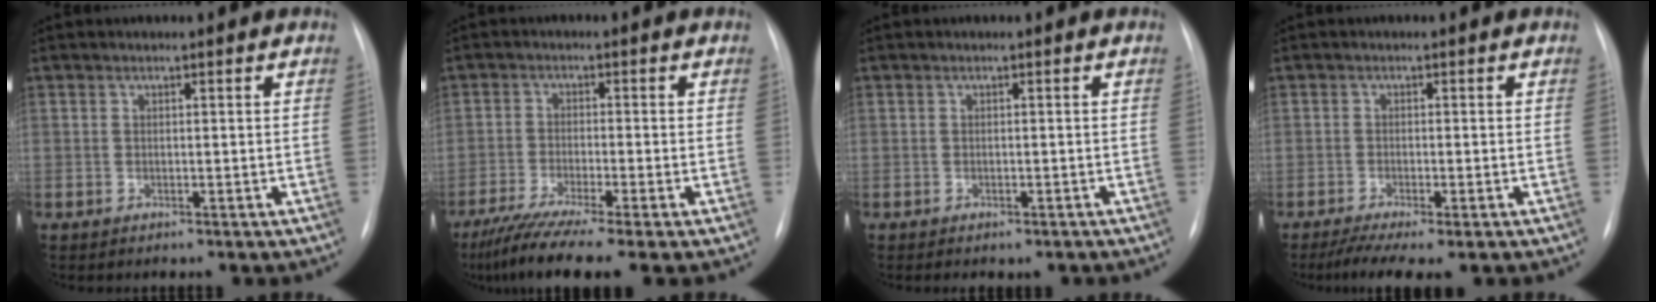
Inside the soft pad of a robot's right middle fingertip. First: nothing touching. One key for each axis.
{"total": 9.8, "fx": -7.5, "fy": -0.3, "fz": 6.2, "tx": -0.105, "ty": -0.027, "tz": -0.123}
{"total": 2.0, "fx": -1.6, "fy": 0.9, "fz": 0.9, "tx": -0.010, "ty": 0.000, "tz": -0.014}
{"total": 6.4, "fx": -4.4, "fy": 1.1, "fz": 4.5, "tx": -0.073, "ty": -0.017, "tz": -0.070}